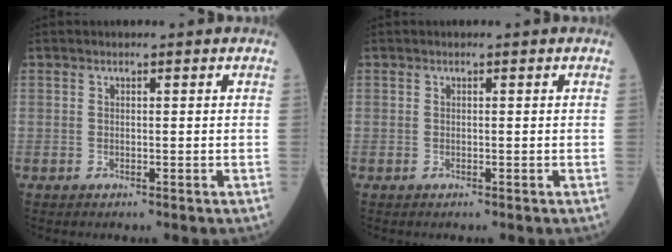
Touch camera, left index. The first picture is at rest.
{"total": 0.0}